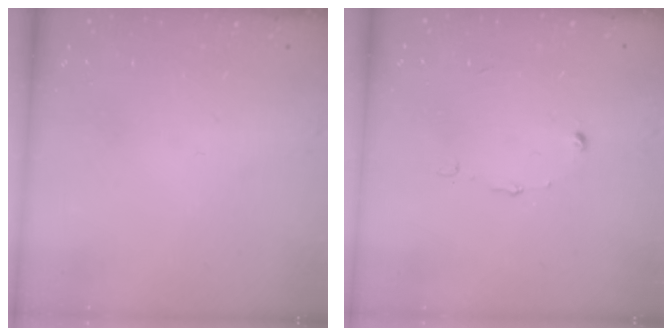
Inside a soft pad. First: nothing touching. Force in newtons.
{"total": 4.9, "press": 4.8, "slide": 0.3}